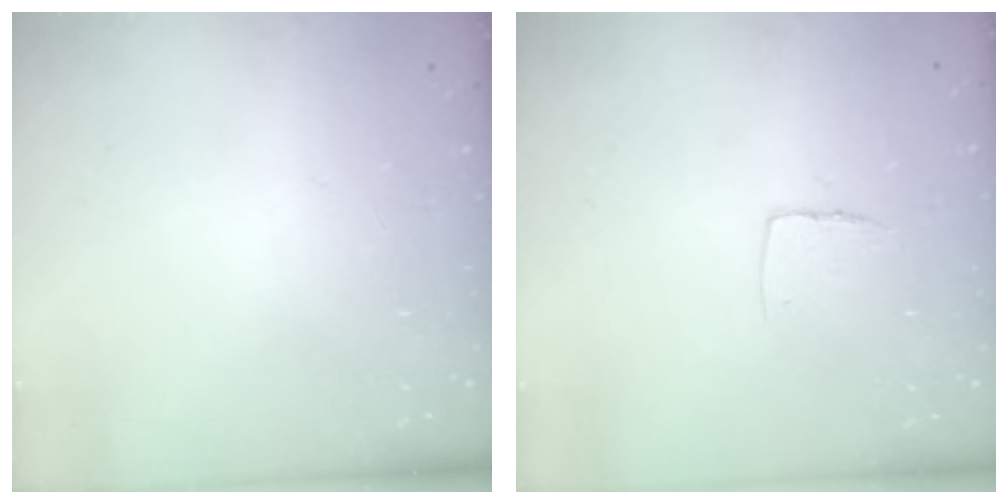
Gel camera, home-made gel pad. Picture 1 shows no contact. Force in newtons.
{"total": 5.1, "press": 5.1, "slide": 0.4}